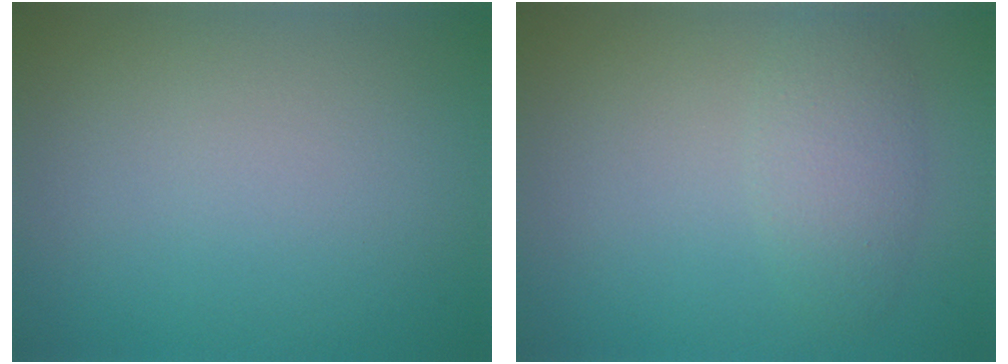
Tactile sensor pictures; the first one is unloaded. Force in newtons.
{"total": 2.4, "press": 2.4, "slide": 0.1}